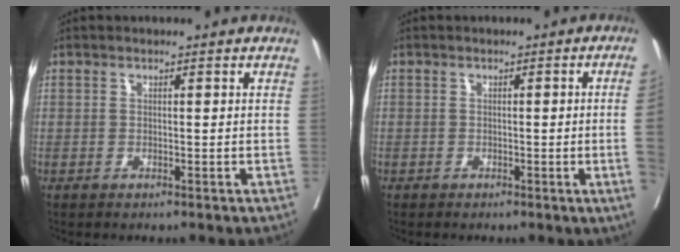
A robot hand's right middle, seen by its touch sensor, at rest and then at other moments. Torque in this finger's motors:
{"motor_torque": [1.08, -1.06, -0.28, -0.21]}